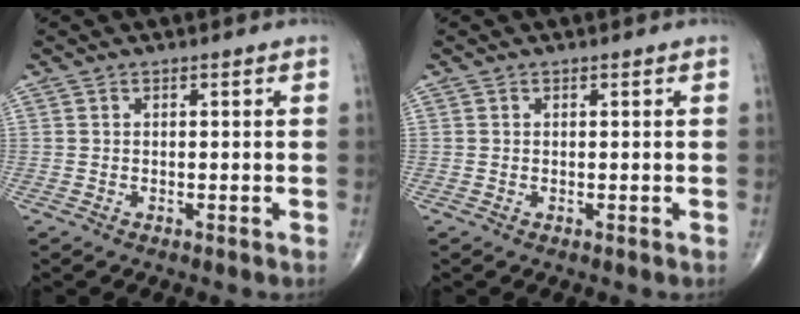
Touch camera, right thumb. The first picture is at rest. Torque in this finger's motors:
{"motor_torque": [-0.04, -0.01, -0.01, -0.01, 0.00]}